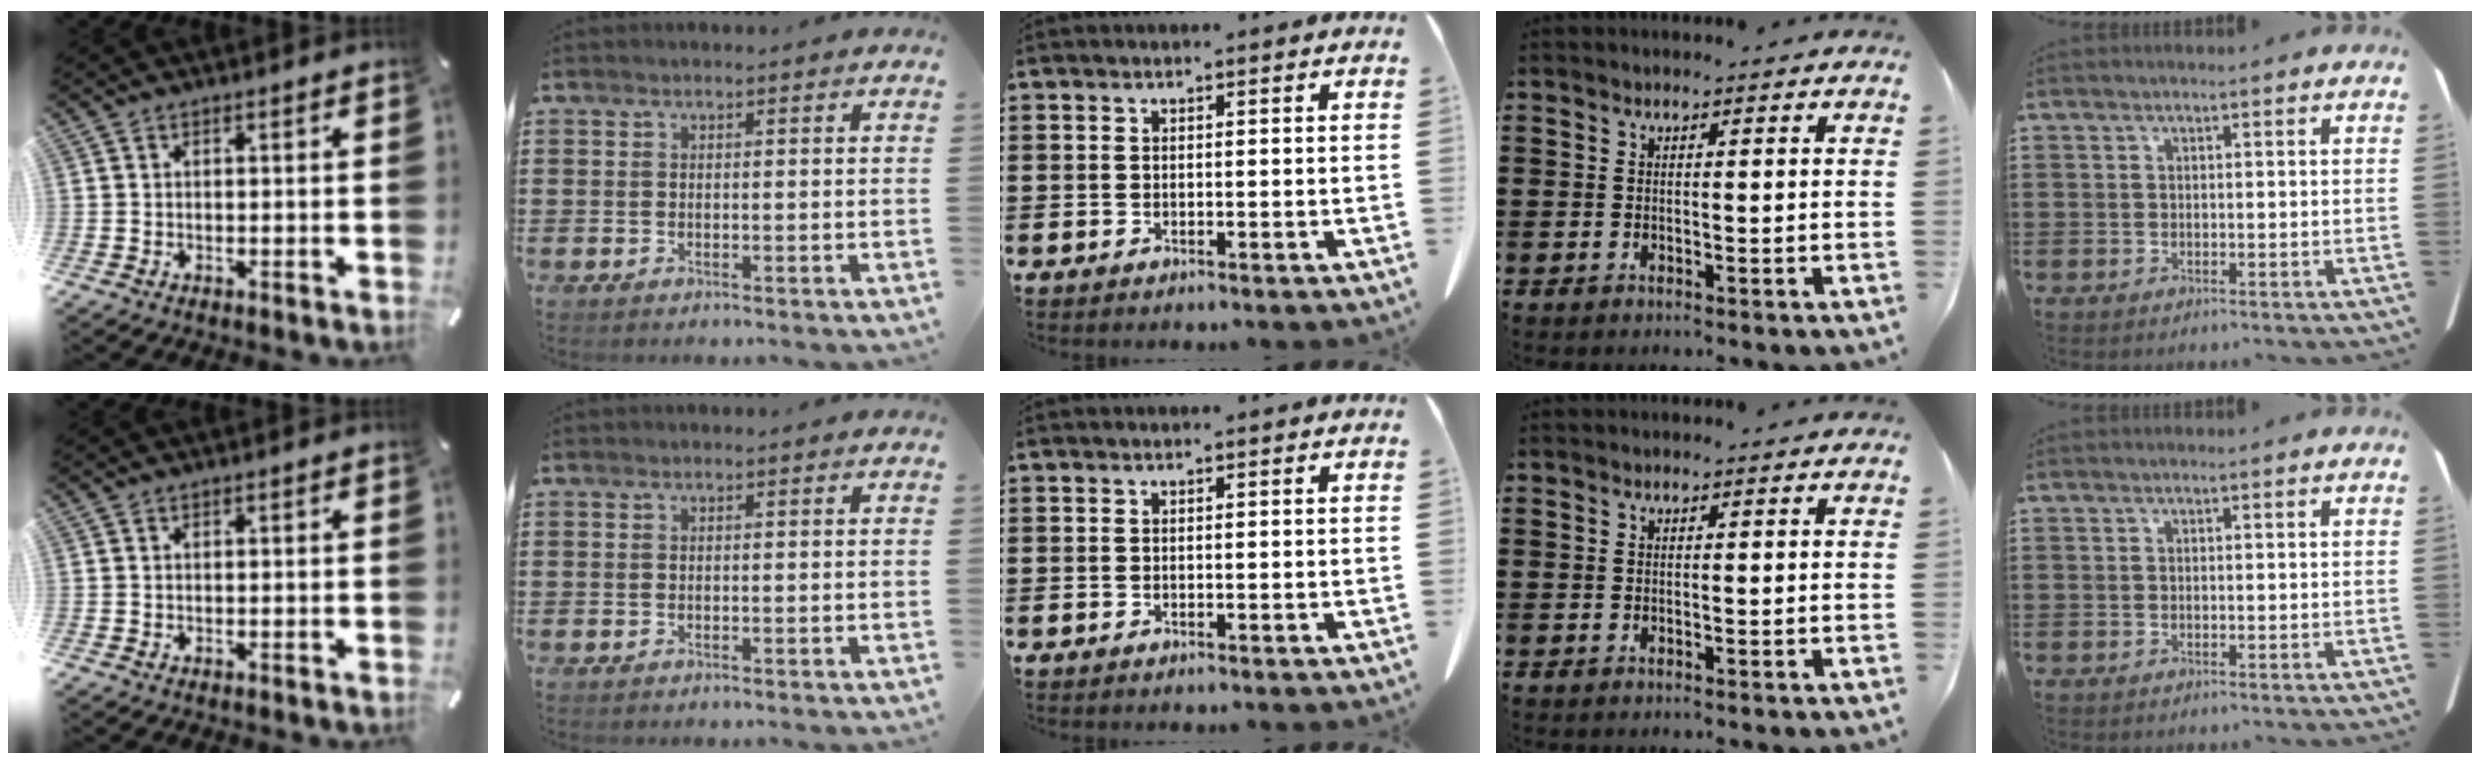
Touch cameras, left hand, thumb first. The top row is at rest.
{}